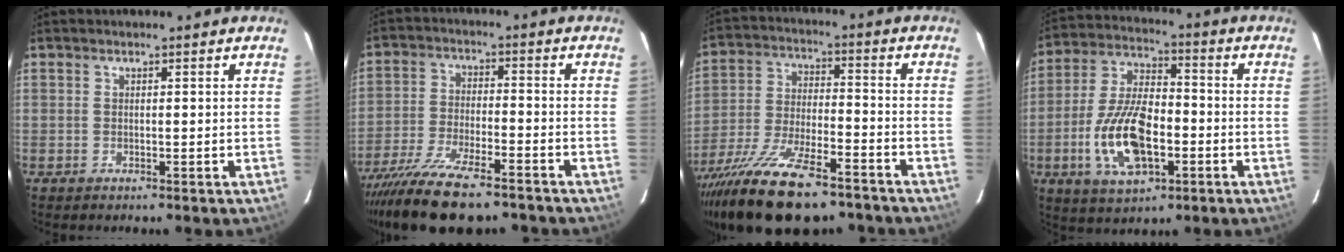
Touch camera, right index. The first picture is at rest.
{"total": 17.9, "force": [-14.2, 4.4, 9.8], "torque": [-0.205, -0.047, -0.242]}
{"total": 22.9, "force": [-17.1, 7.1, 13.4], "torque": [-0.267, -0.052, -0.282]}
{"total": 15.7, "force": [-4.7, 7.3, 13.0], "torque": [-0.271, 0.002, -0.081]}